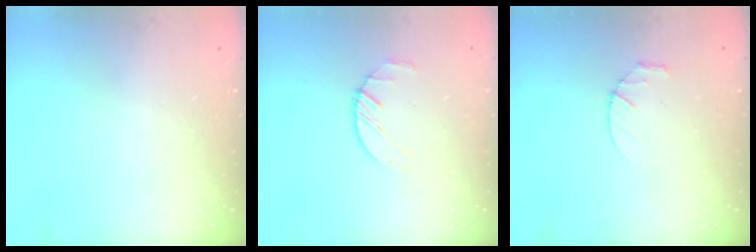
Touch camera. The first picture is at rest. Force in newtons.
{"total": 2.5, "press": 2.5, "slide": 0.4}
{"total": 2.8, "press": 2.8, "slide": 0.4}